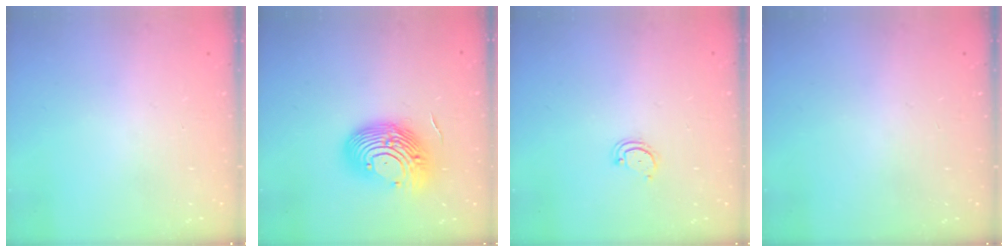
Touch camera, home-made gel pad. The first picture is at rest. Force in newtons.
{"total": 16.3, "press": 15.8, "slide": 4.1}
{"total": 2.3, "press": 2.3, "slide": 0.2}
{"total": 0.0}